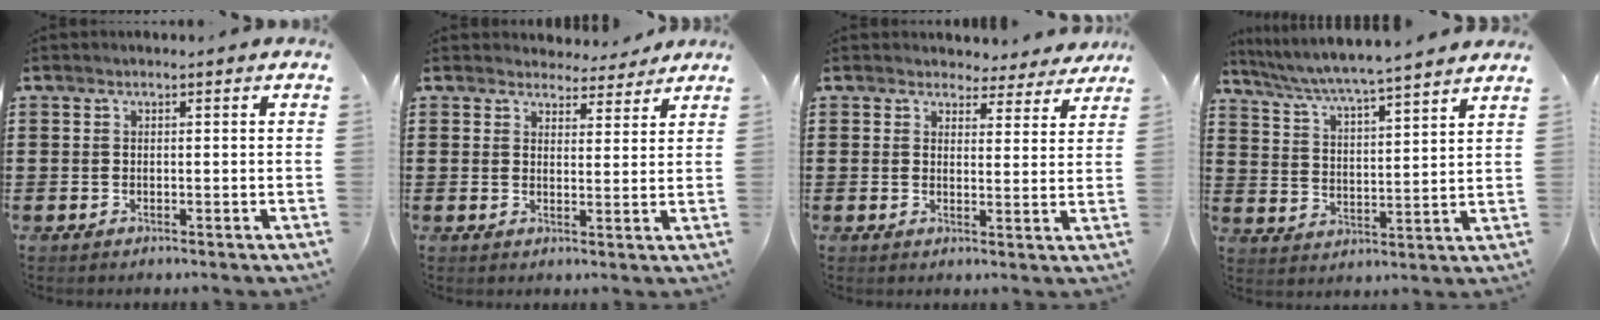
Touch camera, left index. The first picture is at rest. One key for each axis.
{"total": 3.9, "fx": 3.7, "fy": 1.1, "fz": 0.5, "tx": -0.014, "ty": -0.014, "tz": 0.068}
{"total": 3.6, "fx": 3.4, "fy": 1.0, "fz": 0.5, "tx": -0.016, "ty": -0.011, "tz": 0.062}
{"total": 4.8, "fx": 4.5, "fy": -0.9, "fz": 1.3, "tx": -0.048, "ty": -0.035, "tz": 0.072}